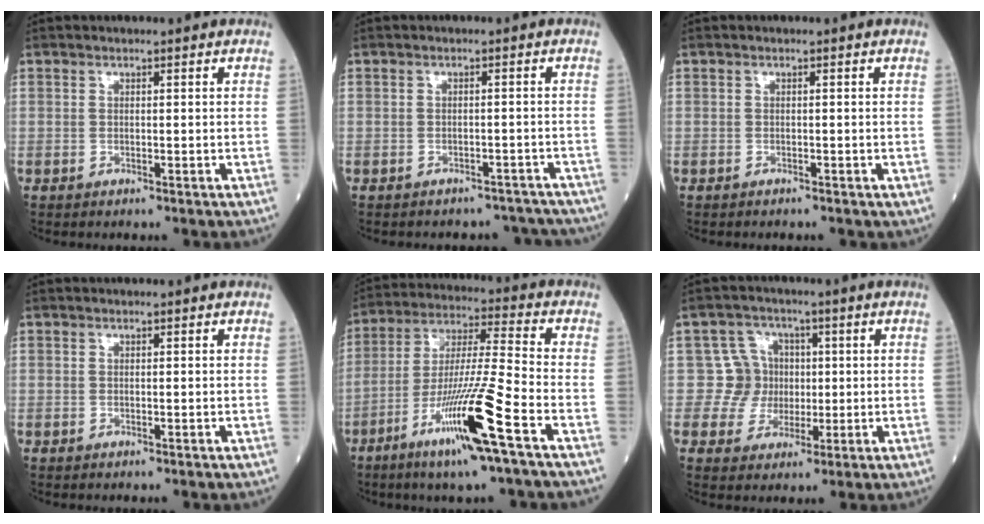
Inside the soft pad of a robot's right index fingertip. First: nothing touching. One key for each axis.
{"total": 8.5, "fx": -7.7, "fy": 3.6, "fz": 0.7, "tx": 0.002, "ty": 0.017, "tz": -0.076}
{"total": 0.7, "fx": -0.6, "fy": 0.3, "fz": 0.1, "tx": -0.008, "ty": 0.000, "tz": -0.009}
{"total": 0.0}
{"total": 15.1, "fx": -7.3, "fy": -0.8, "fz": 13.2, "tx": -0.261, "ty": -0.021, "tz": -0.134}
{"total": 5.8, "fx": 0.3, "fy": 5.8, "fz": 0.1, "tx": 0.012, "ty": 0.016, "tz": 0.006}